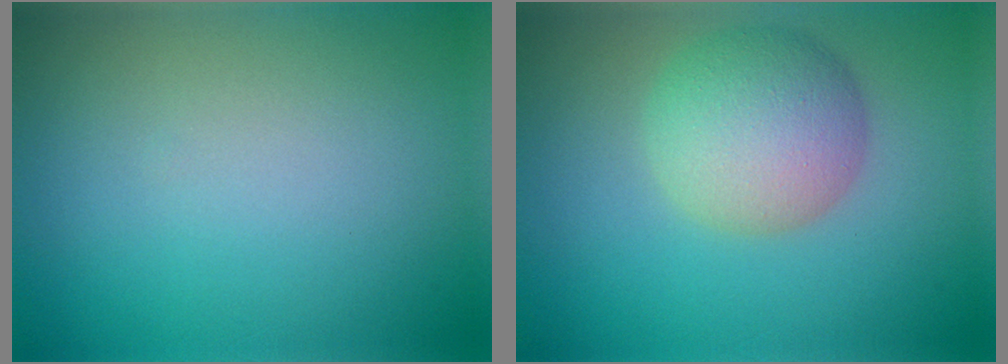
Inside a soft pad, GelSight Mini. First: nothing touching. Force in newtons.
{"total": 5.5, "press": 5.5, "slide": 0.1}